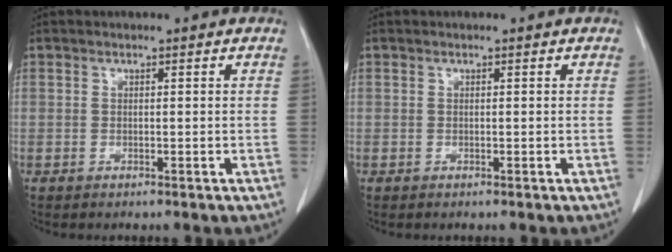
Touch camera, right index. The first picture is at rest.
{"total": 0.0}